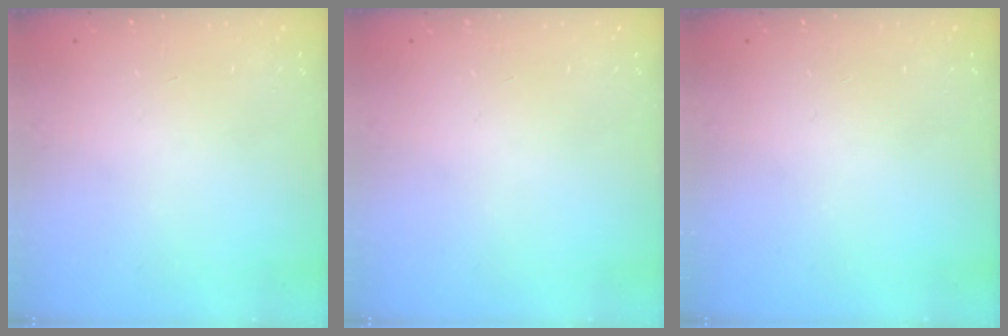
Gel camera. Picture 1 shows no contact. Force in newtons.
{"total": 0.0}
{"total": 0.0}